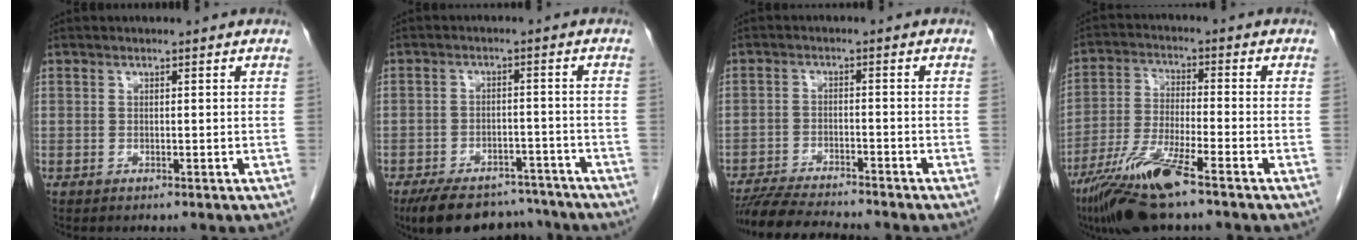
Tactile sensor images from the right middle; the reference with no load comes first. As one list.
[{"total": 13.6, "force": [-11.7, 5.3, 4.5], "torque": [-0.070, 0.013, -0.161]}, {"total": 9.7, "force": [-9.0, 0.6, 3.7], "torque": [-0.058, -0.015, -0.147]}, {"total": 11.6, "force": [-7.6, 0.9, 8.7], "torque": [-0.178, -0.030, -0.142]}]